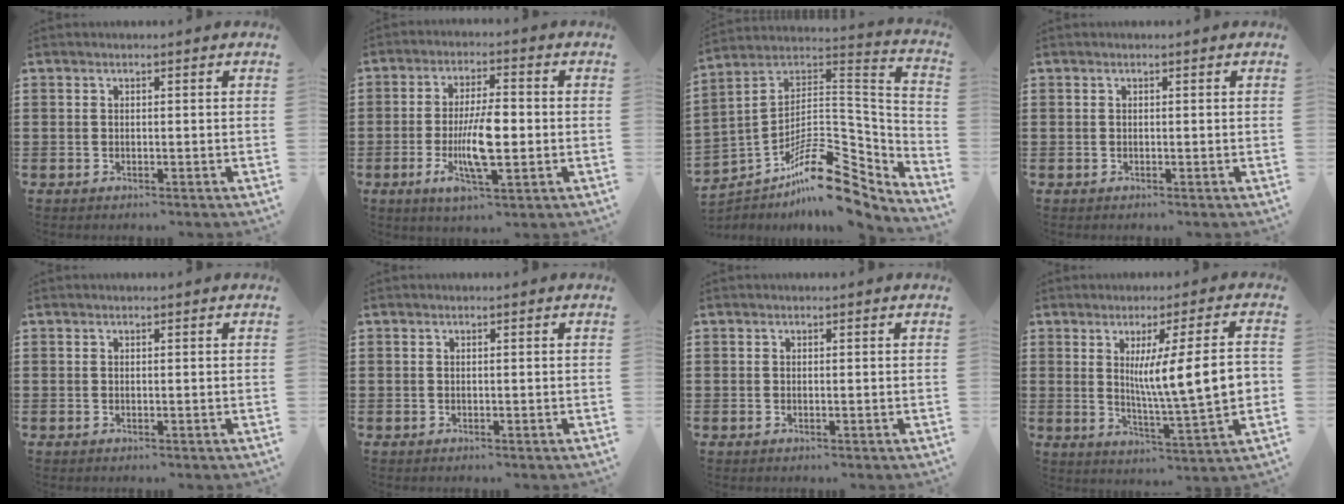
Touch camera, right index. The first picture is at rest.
{"total": 9.4, "force": [-1.8, 2.8, 8.9], "torque": [-0.168, -0.013, -0.034]}
{"total": 13.1, "force": [-8.8, 5.2, 8.2], "torque": [-0.128, 0.016, -0.160]}
{"total": 0.0}
{"total": 0.0}
{"total": 0.0}
{"total": 0.0}
{"total": 10.9, "force": [1.3, 1.2, 10.8], "torque": [-0.178, -0.005, 0.018]}